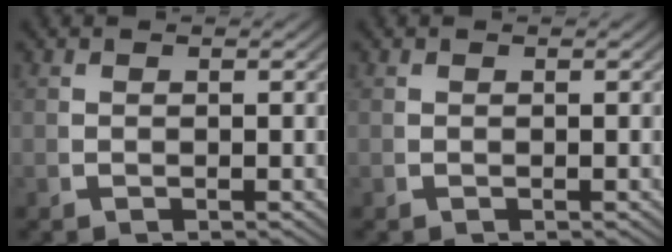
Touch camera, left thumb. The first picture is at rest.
{"total": 0.0}